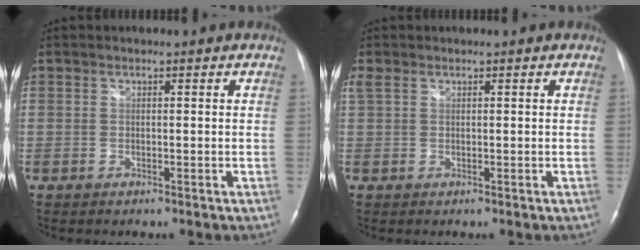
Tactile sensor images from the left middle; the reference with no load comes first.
{"total": 1.4, "force": [0.9, 0.8, 0.7], "torque": [-0.028, 0.022, 0.024]}